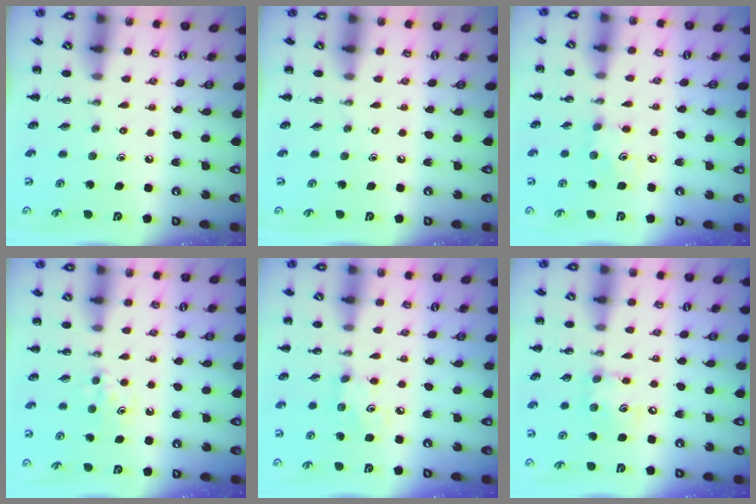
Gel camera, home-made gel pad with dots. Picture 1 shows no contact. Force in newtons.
{"total": 0.0}
{"total": 5.4, "press": 5.3, "slide": 1.1}
{"total": 5.0, "press": 4.8, "slide": 1.5}
{"total": 3.1, "press": 3.0, "slide": 0.6}
{"total": 6.5, "press": 6.5, "slide": 1.1}